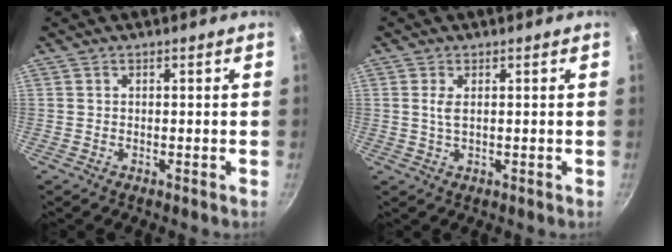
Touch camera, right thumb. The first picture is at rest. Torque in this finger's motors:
{"motor_torque": [-0.28, -0.27, 0.03, 0.52, -0.02]}